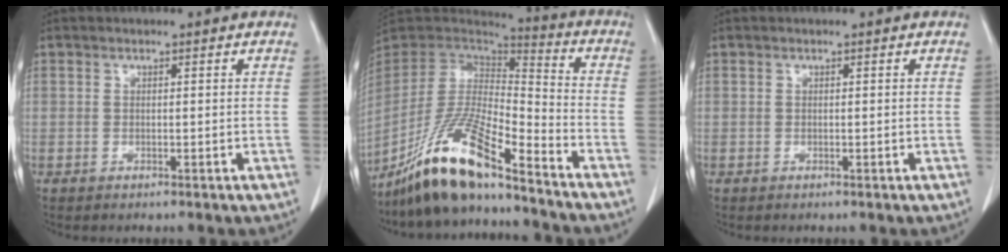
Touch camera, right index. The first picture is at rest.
{"total": 18.2, "force": [-13.4, 2.8, 12.0], "torque": [-0.255, -0.027, -0.254]}
{"total": 0.0}